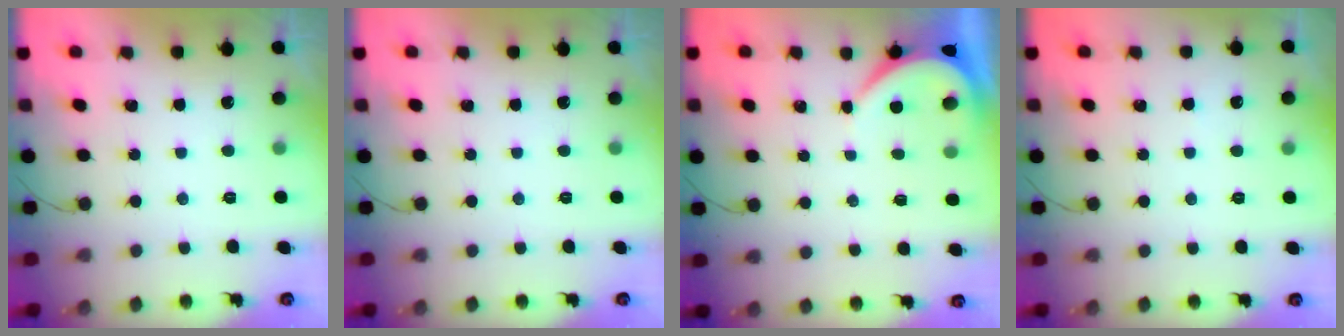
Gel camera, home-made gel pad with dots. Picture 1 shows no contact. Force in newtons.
{"total": 0.0}
{"total": 3.9, "press": 3.9, "slide": 0.6}
{"total": 1.1, "press": 1.1, "slide": 0.2}